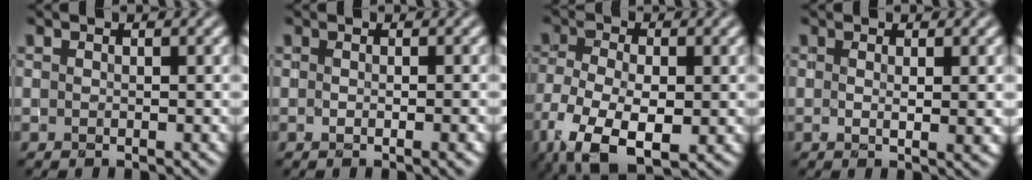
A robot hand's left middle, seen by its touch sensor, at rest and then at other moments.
{"total": 1.8, "force": [-0.3, 0.6, 1.6], "torque": [-0.016, -0.006, 0.000]}
{"total": 8.9, "force": [-4.2, 4.4, 6.5], "torque": [-0.146, -0.023, -0.074]}
{"total": 1.9, "force": [0.3, 0.3, 1.8], "torque": [-0.029, -0.006, 0.008]}